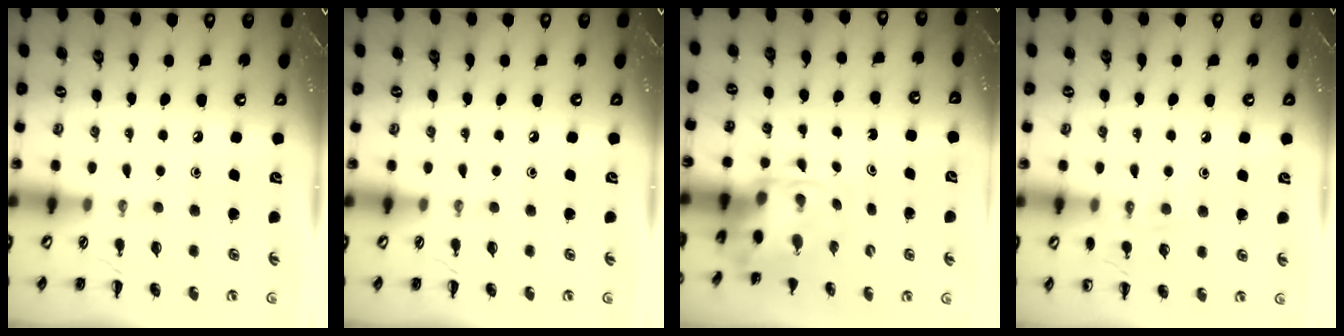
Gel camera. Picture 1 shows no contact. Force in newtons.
{"total": 0.0}
{"total": 4.0, "press": 3.8, "slide": 1.2}
{"total": 7.7, "press": 7.6, "slide": 1.5}